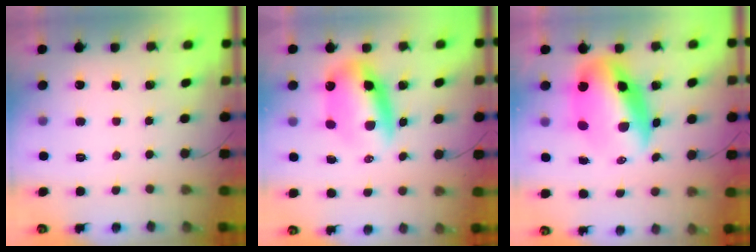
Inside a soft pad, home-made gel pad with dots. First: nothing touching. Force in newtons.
{"total": 11.0, "press": 10.7, "slide": 2.7}
{"total": 14.0, "press": 13.5, "slide": 3.5}